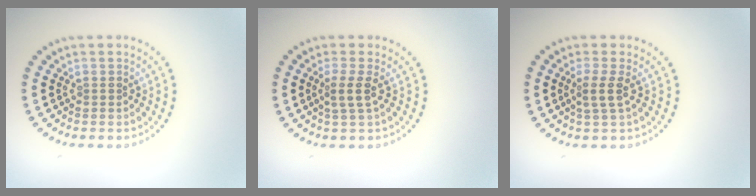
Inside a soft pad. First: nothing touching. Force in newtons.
{"total": 1.7, "press": 1.4, "slide": 1.0}
{"total": 1.7, "press": 1.4, "slide": 1.0}